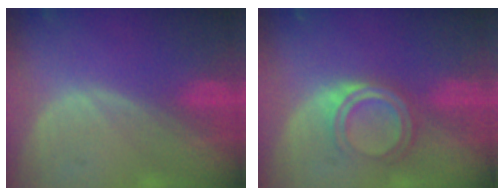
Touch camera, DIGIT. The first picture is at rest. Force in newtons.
{"total": 4.4, "press": 4.4, "slide": 0.4}